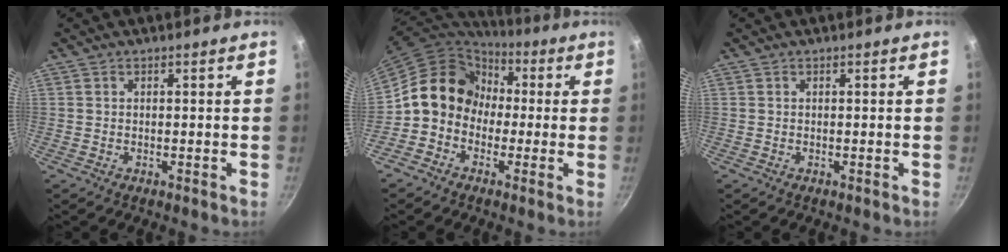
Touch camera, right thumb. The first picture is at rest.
{"total": 13.5, "force": [-0.4, 11.7, 6.8], "torque": [-0.075, 0.041, -0.028]}
{"total": 0.0}